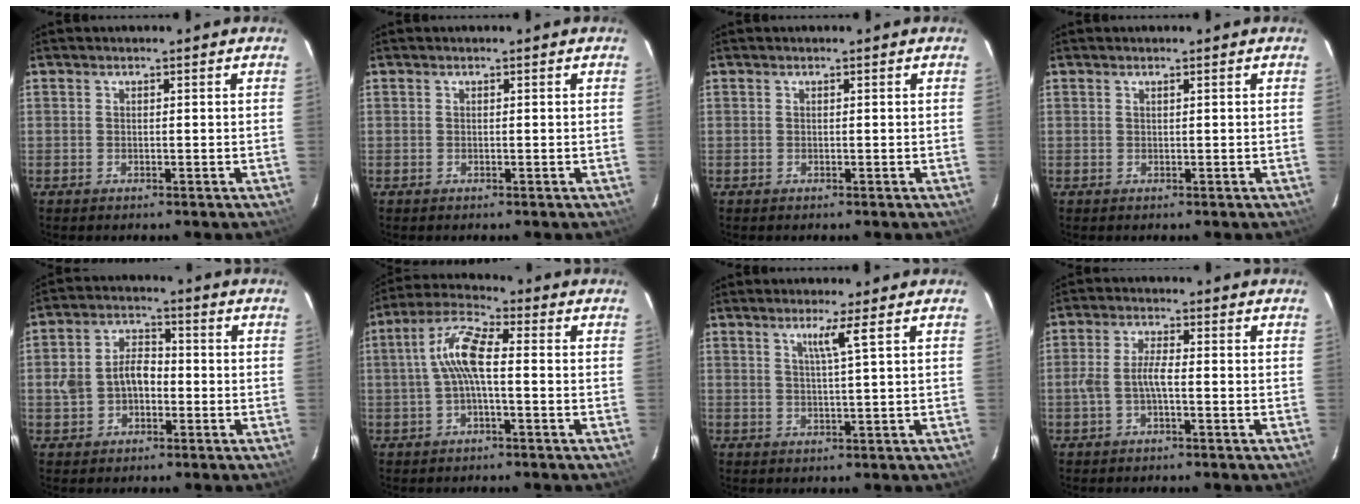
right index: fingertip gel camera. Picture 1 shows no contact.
{"total": 0.0}
{"total": 0.0}
{"total": 0.0}
{"total": 7.3, "force": [-1.3, 5.3, 4.9], "torque": [-0.099, 0.021, -0.015]}
{"total": 7.7, "force": [-0.4, 1.9, 7.4], "torque": [-0.162, 0.020, -0.010]}
{"total": 3.0, "force": [1.5, -1.0, 2.5], "torque": [-0.039, -0.006, 0.026]}
{"total": 3.7, "force": [-1.2, 0.6, 3.4], "torque": [-0.079, 0.007, -0.022]}